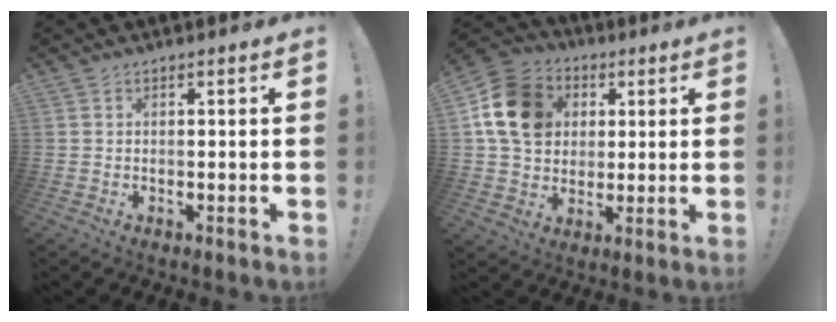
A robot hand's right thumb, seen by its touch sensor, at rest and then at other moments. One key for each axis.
{"total": 16.4, "fx": 4.3, "fy": 13.3, "fz": 8.7, "tx": -0.129, "ty": -0.002, "tz": 0.089}